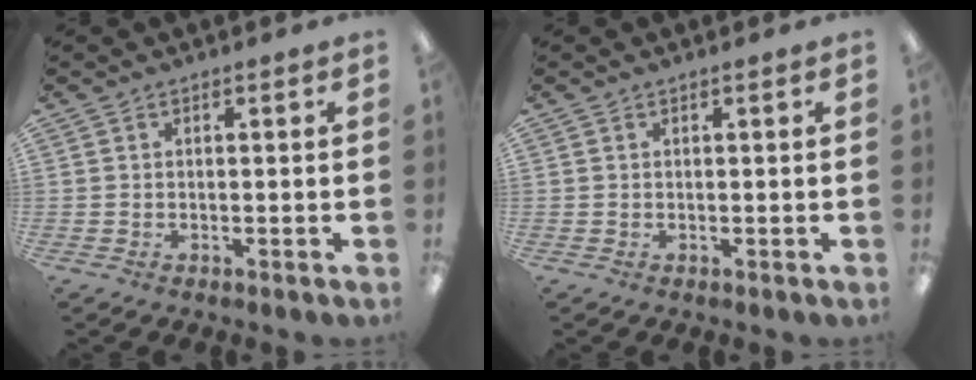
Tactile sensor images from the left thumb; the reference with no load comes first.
{"total": 0.0}